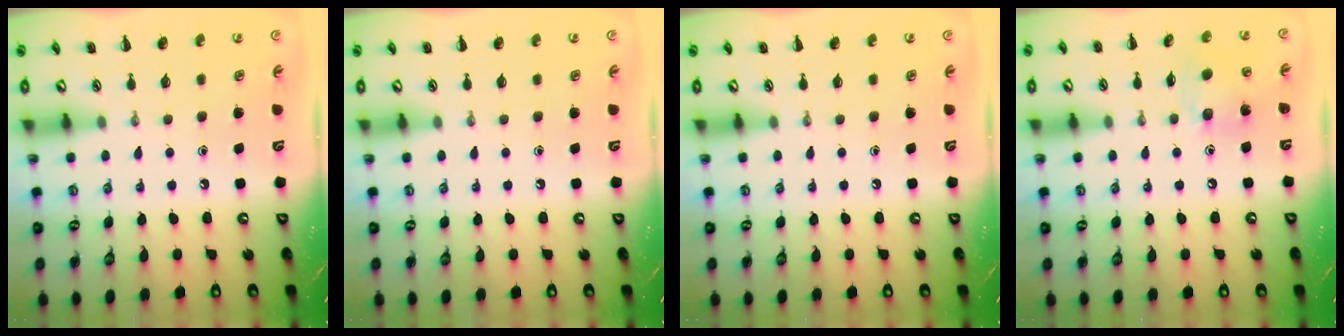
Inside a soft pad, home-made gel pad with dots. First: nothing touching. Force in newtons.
{"total": 0.0}
{"total": 0.0}
{"total": 8.5, "press": 8.5, "slide": 0.8}